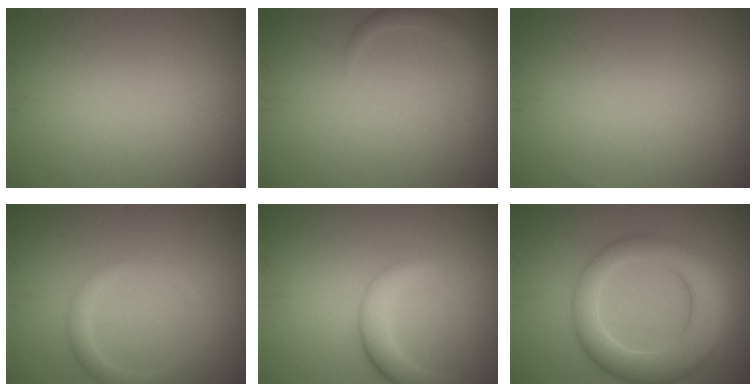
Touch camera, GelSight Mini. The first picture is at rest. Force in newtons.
{"total": 1.2, "press": 1.2, "slide": 0.1}
{"total": 0.0}
{"total": 1.7, "press": 1.7, "slide": 0.1}
{"total": 2.6, "press": 2.6, "slide": 0.2}
{"total": 7.0, "press": 7.0, "slide": 0.3}